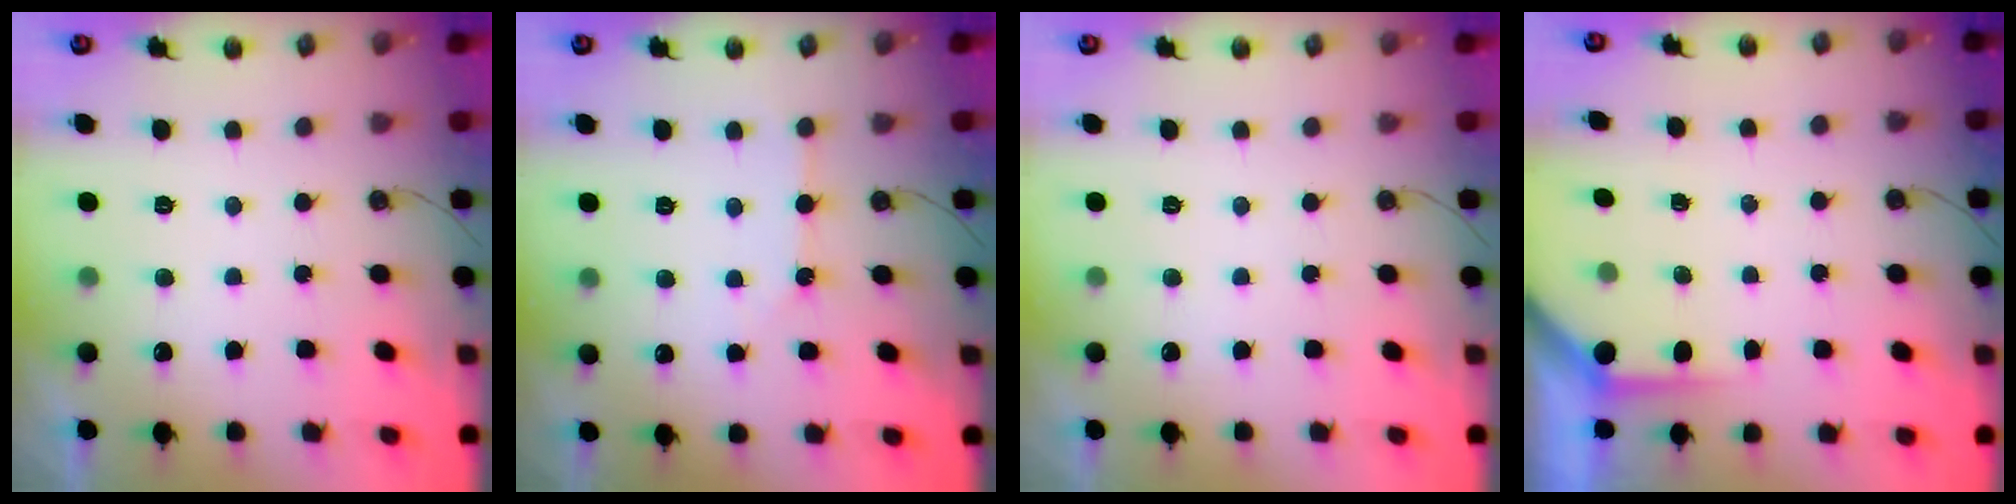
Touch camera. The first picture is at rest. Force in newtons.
{"total": 2.4, "press": 2.4, "slide": 0.4}
{"total": 0.0}
{"total": 3.4, "press": 3.4, "slide": 0.3}